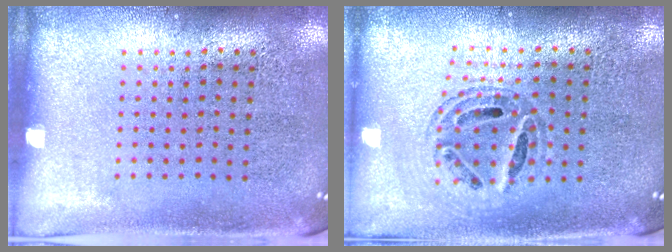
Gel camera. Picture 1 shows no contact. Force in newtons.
{"total": 0.7, "press": 0.7, "slide": 0.1}